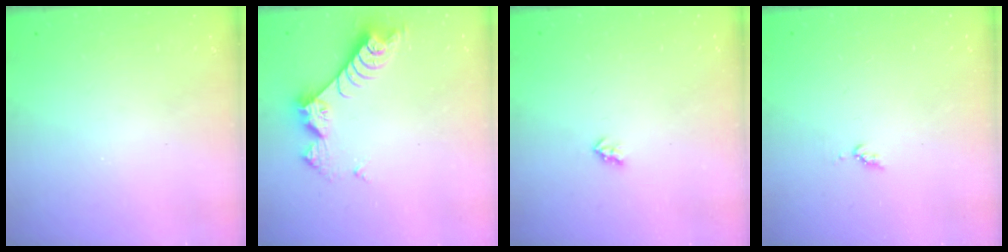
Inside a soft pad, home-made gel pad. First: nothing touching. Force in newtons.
{"total": 7.6, "press": 7.6, "slide": 0.4}
{"total": 2.0, "press": 2.0, "slide": 0.3}
{"total": 4.4, "press": 4.3, "slide": 0.4}